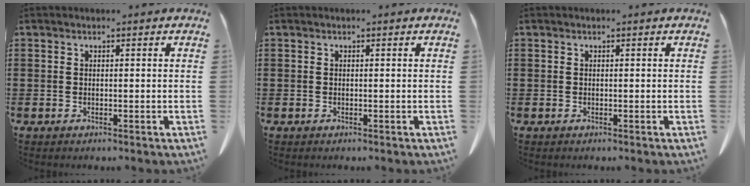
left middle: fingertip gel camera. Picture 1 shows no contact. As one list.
[{"total": 0.0}, {"total": 0.0}]